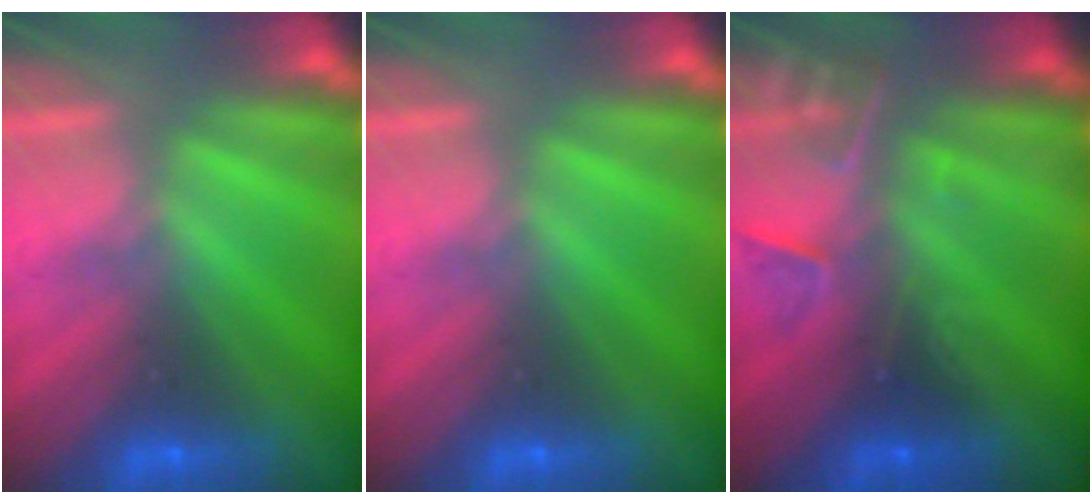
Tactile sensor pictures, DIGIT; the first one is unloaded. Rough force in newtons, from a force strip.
{"total": 0.0}
{"total": 2.3}